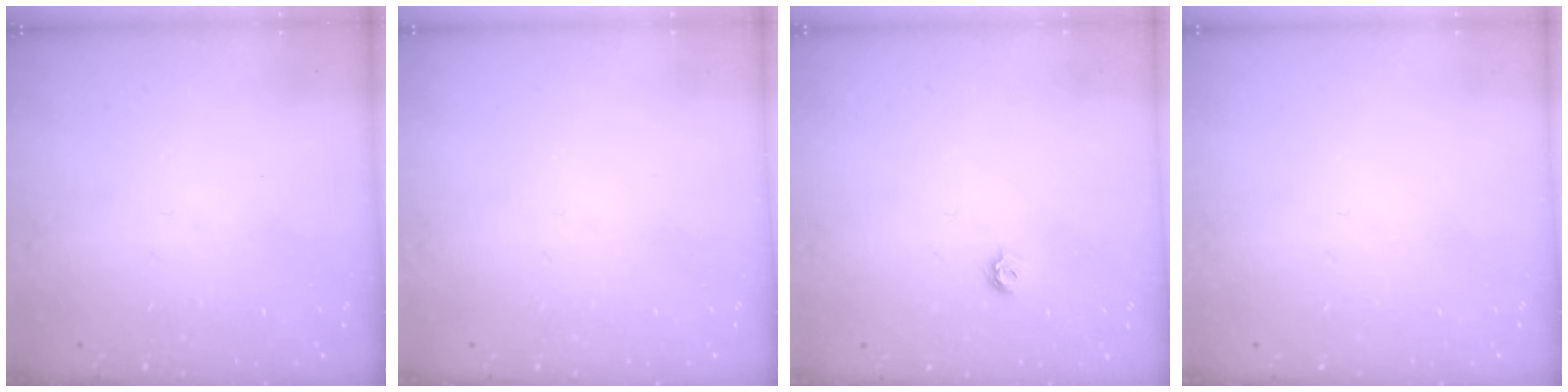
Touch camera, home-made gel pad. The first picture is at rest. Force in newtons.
{"total": 0.0}
{"total": 4.6, "press": 4.6, "slide": 0.6}
{"total": 0.0}